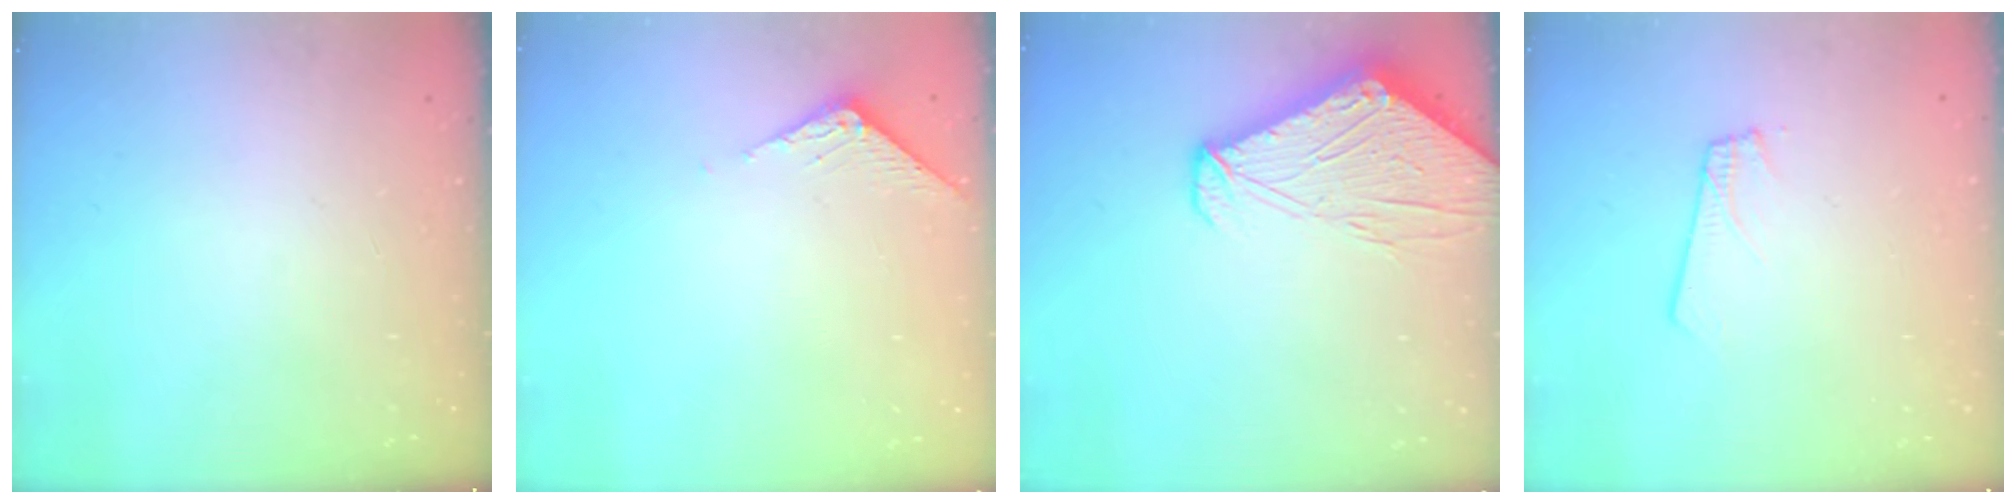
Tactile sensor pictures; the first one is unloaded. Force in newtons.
{"total": 3.4, "press": 3.4, "slide": 0.2}
{"total": 10.2, "press": 10.1, "slide": 1.3}
{"total": 1.8, "press": 1.8, "slide": 0.1}